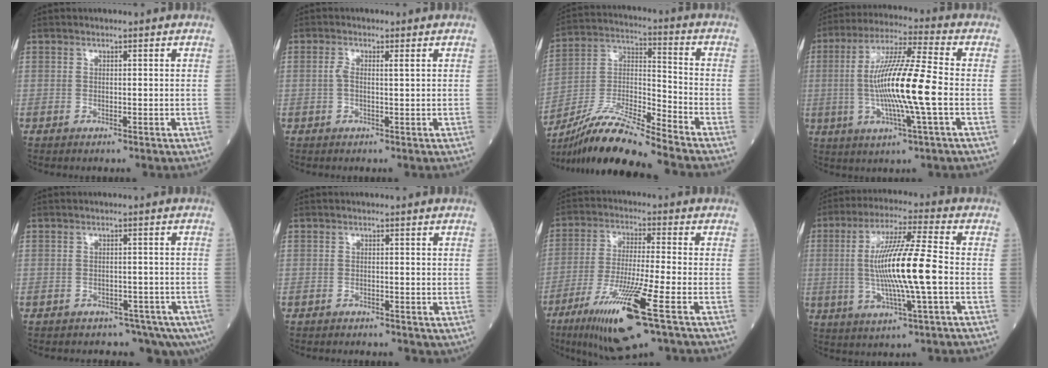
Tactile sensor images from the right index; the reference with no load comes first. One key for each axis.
{"total": 1.9, "fx": 0.4, "fy": 0.3, "fz": 1.8, "tx": -0.045, "ty": 0.011, "tz": 0.008}
{"total": 12.1, "fx": -11.0, "fy": -1.0, "fz": 5.1, "tx": -0.099, "ty": -0.004, "tz": -0.207}
{"total": 14.0, "fx": -1.7, "fy": -0.1, "fz": 13.9, "tx": -0.264, "ty": -0.001, "tz": -0.037}
{"total": 7.3, "fx": -5.4, "fy": 4.1, "fz": 2.7, "tx": -0.021, "ty": 0.010, "tz": -0.068}
{"total": 1.3, "fx": -0.6, "fy": 1.0, "fz": 0.5, "tx": -0.005, "ty": 0.001, "tz": -0.007}
{"total": 14.1, "fx": -6.9, "fy": 0.3, "fz": 12.3, "tx": -0.238, "ty": -0.033, "tz": -0.121}
{"total": 13.1, "fx": -0.9, "fy": 0.1, "fz": 13.1, "tx": -0.250, "ty": 0.002, "tz": -0.020}